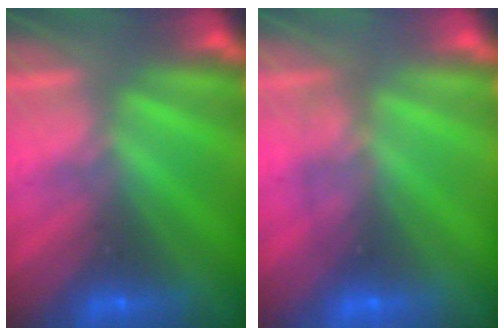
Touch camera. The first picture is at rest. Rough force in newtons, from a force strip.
{"total": 1.7}